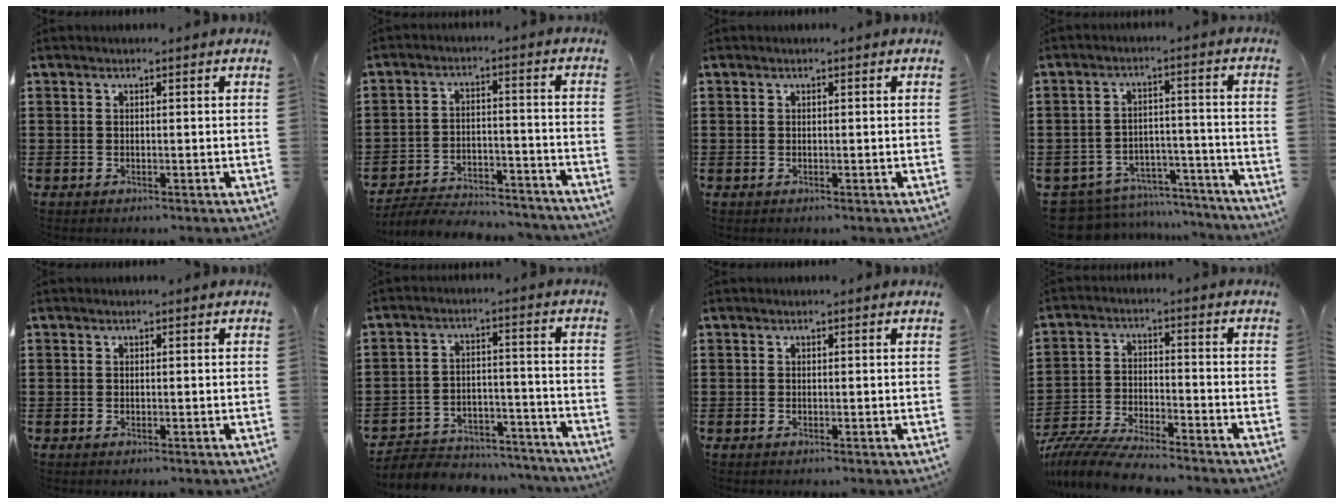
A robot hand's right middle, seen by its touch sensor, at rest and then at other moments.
{"total": 5.5, "force": [-5.3, 0.8, 1.0], "torque": [-0.022, 0.009, -0.108]}
{"total": 0.0}
{"total": 7.4, "force": [-7.1, 1.7, 1.3], "torque": [-0.035, 0.019, -0.142]}
{"total": 0.0}
{"total": 5.4, "force": [-5.2, 1.2, 0.5], "torque": [-0.017, 0.012, -0.109]}
{"total": 0.0}
{"total": 7.2, "force": [-7.0, 0.5, 1.9], "torque": [-0.042, 0.003, -0.137]}